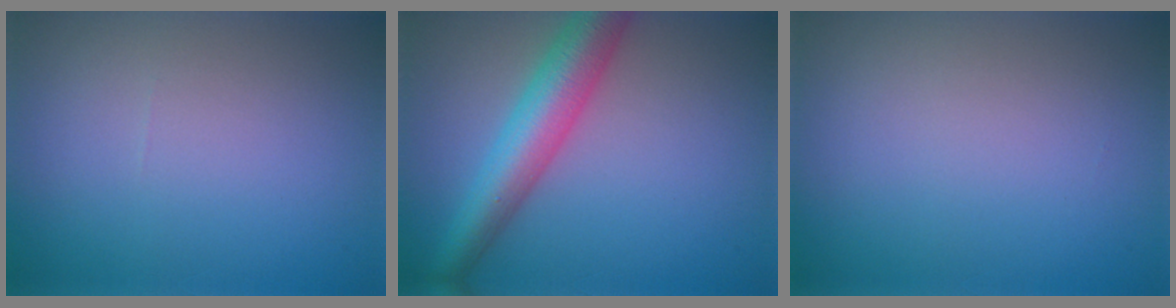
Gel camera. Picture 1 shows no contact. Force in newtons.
{"total": 6.3, "press": 6.3, "slide": 0.2}
{"total": 0.0}